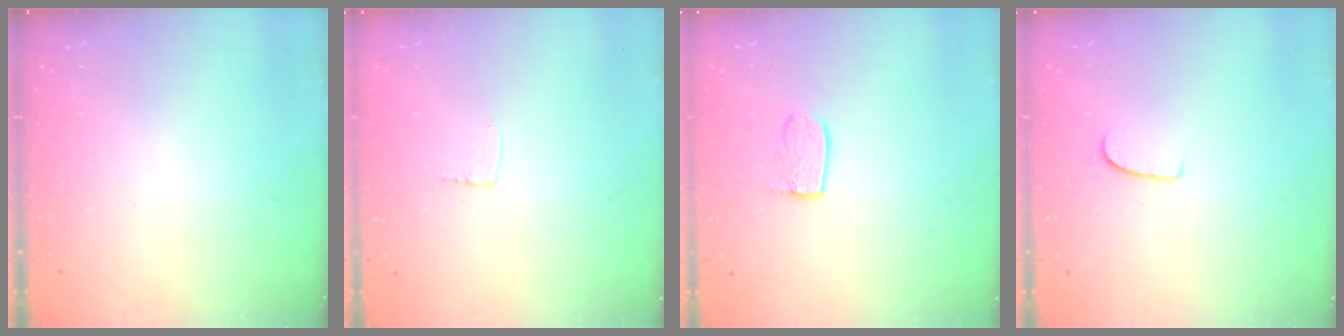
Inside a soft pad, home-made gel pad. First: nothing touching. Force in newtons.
{"total": 2.6, "press": 2.6, "slide": 0.1}
{"total": 5.5, "press": 5.5, "slide": 0.4}
{"total": 4.7, "press": 4.7, "slide": 0.3}